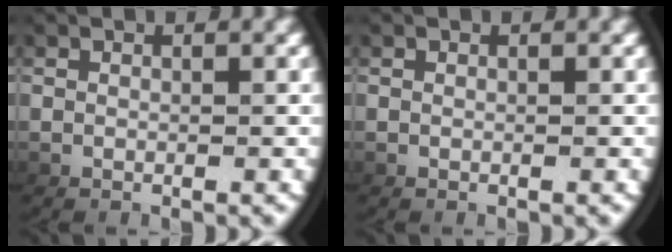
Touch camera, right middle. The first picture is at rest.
{"total": 0.0}